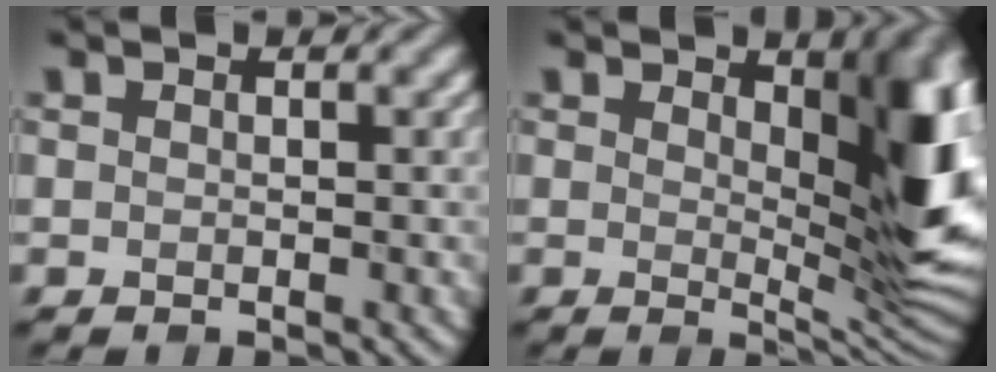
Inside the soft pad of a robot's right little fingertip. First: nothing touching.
{"total": 10.1, "force": [2.1, 3.7, 9.1], "torque": [-0.107, -0.007, 0.037]}